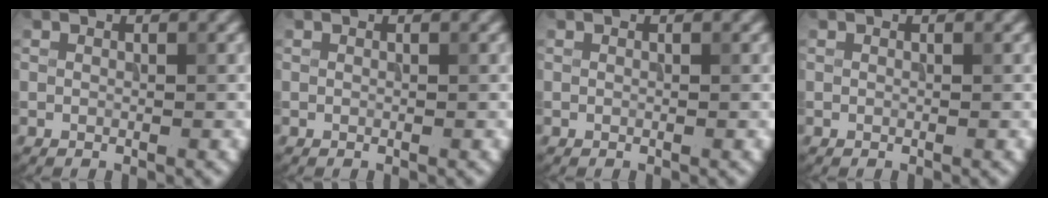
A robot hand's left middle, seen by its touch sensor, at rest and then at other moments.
{"total": 0.0}
{"total": 0.0}
{"total": 0.0}